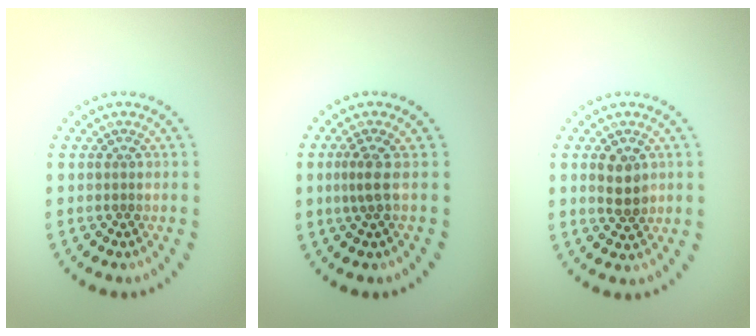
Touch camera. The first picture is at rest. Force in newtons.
{"total": 1.7, "press": 1.3, "slide": 1.2}
{"total": 2.4, "press": 2.3, "slide": 0.6}